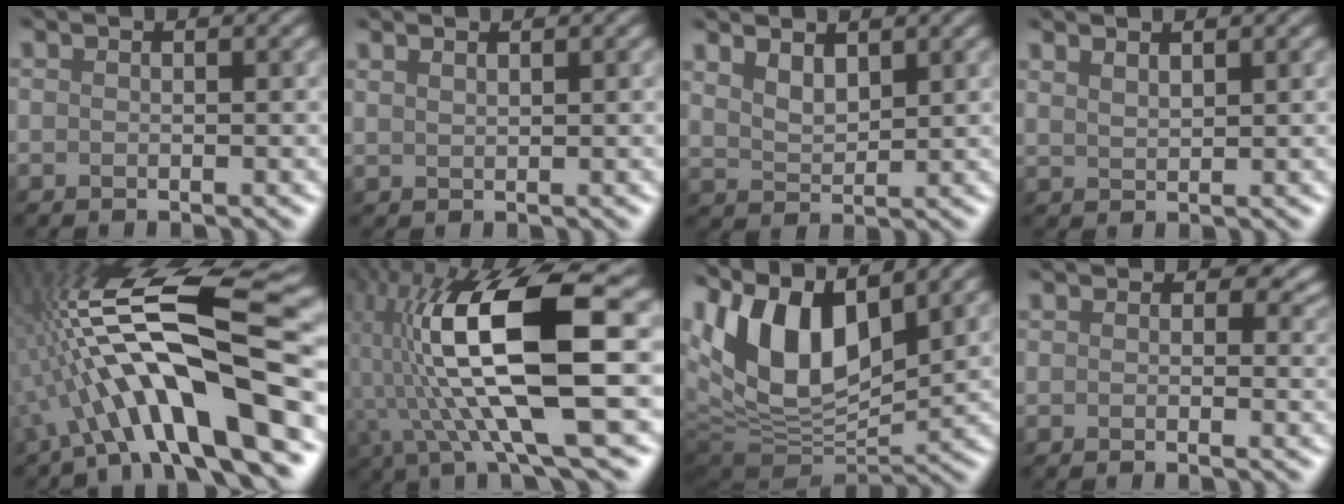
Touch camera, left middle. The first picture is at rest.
{"total": 1.0, "force": [0.8, -0.2, -0.5], "torque": [0.008, 0.005, 0.019]}
{"total": 2.1, "force": [1.8, 0.8, 0.5], "torque": [-0.014, 0.003, 0.040]}
{"total": 1.4, "force": [1.4, 0.1, -0.2], "torque": [-0.001, 0.005, 0.031]}
{"total": 14.4, "force": [-3.0, 3.3, 13.7], "torque": [-0.213, 0.043, -0.048]}
{"total": 14.4, "force": [0.4, 4.0, 13.8], "torque": [-0.265, 0.013, 0.007]}
{"total": 13.1, "force": [5.3, 6.9, 9.8], "torque": [-0.183, 0.010, 0.091]}
{"total": 3.8, "force": [1.2, 2.8, 2.3], "torque": [-0.019, 0.009, 0.005]}